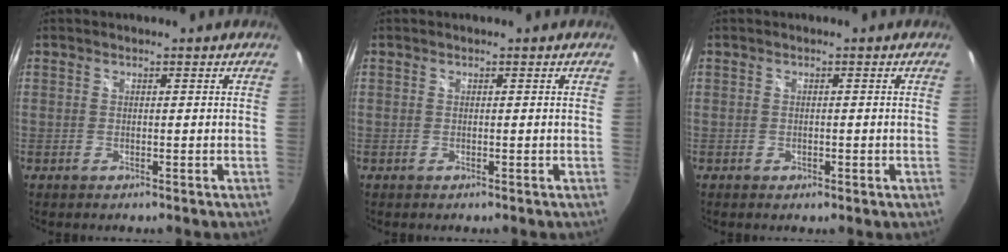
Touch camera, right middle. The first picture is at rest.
{"total": 0.0}
{"total": 0.9, "force": [-0.3, 0.6, 0.6], "torque": [-0.006, -0.001, -0.006]}